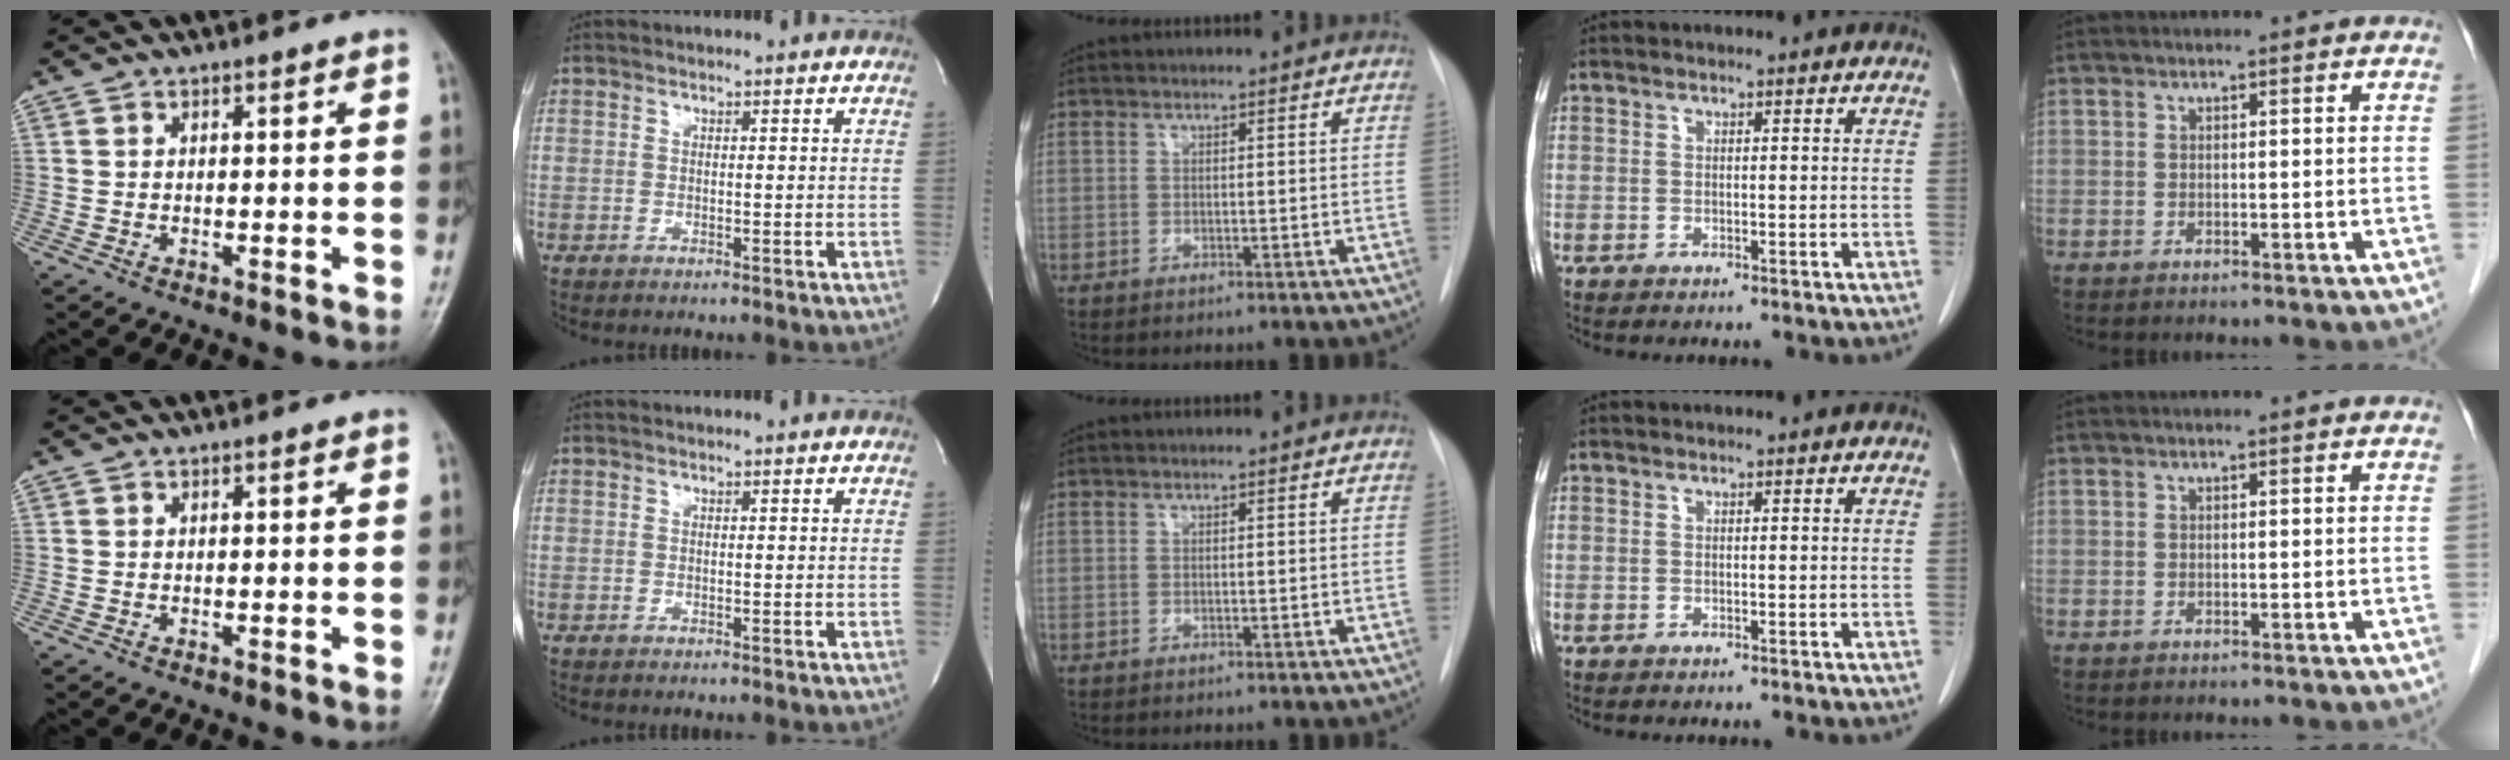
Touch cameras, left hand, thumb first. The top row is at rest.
{}